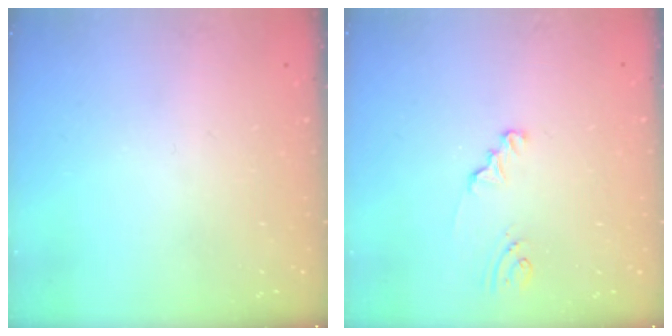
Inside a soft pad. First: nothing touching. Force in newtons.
{"total": 1.7, "press": 1.7, "slide": 0.2}